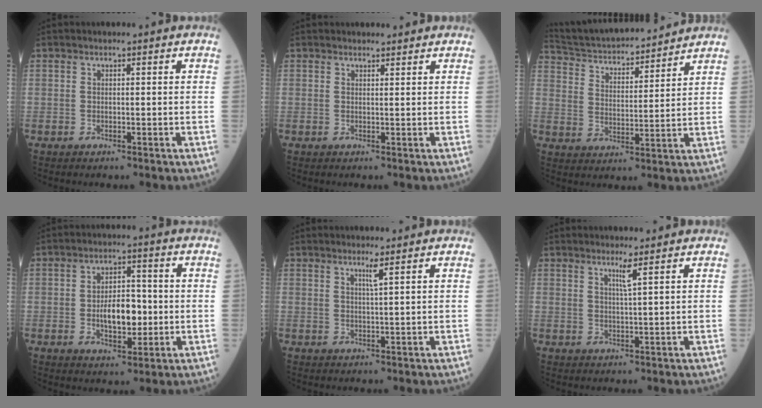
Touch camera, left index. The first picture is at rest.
{"total": 1.9, "force": [1.9, 0.3, 0.2], "torque": [-0.011, 0.004, 0.026]}
{"total": 17.4, "force": [16.3, 2.4, 5.6], "torque": [-0.098, 0.022, 0.258]}
{"total": 6.9, "force": [-0.8, 3.3, 6.0], "torque": [-0.107, 0.005, -0.010]}
{"total": 1.7, "force": [1.0, -0.6, 1.2], "torque": [-0.031, -0.006, 0.023]}
{"total": 2.1, "force": [1.3, -0.8, 1.5], "torque": [-0.035, -0.008, 0.027]}